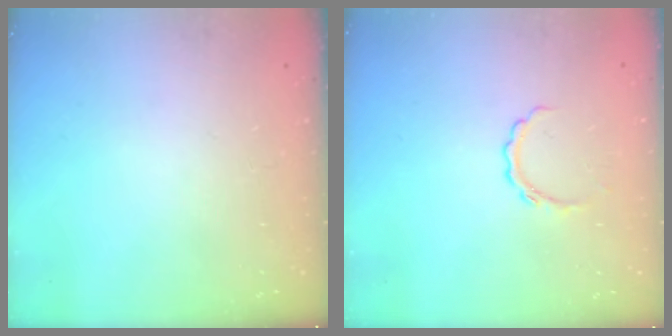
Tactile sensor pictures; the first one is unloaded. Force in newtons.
{"total": 5.2, "press": 5.2, "slide": 0.8}